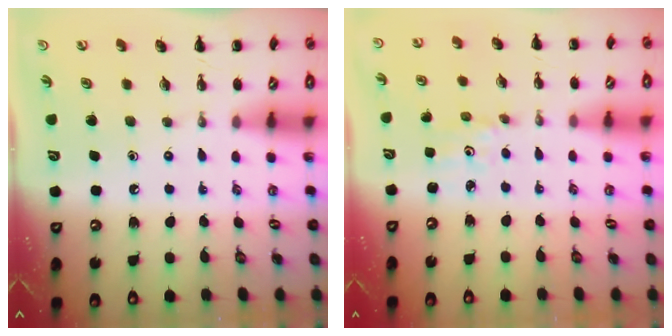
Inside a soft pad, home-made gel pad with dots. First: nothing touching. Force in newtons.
{"total": 1.1, "press": 1.0, "slide": 0.3}